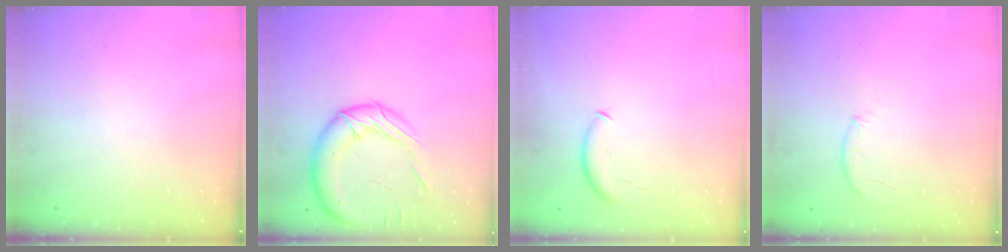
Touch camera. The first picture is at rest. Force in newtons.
{"total": 18.1, "press": 17.9, "slide": 2.6}
{"total": 6.8, "press": 6.8, "slide": 0.6}
{"total": 6.9, "press": 6.7, "slide": 1.8}